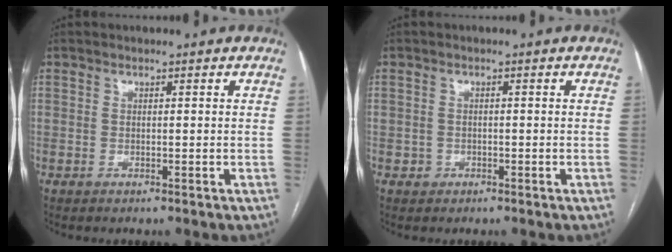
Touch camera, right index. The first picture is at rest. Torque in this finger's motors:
{"motor_torque": [-0.03, 0.10, -0.05, -0.01]}